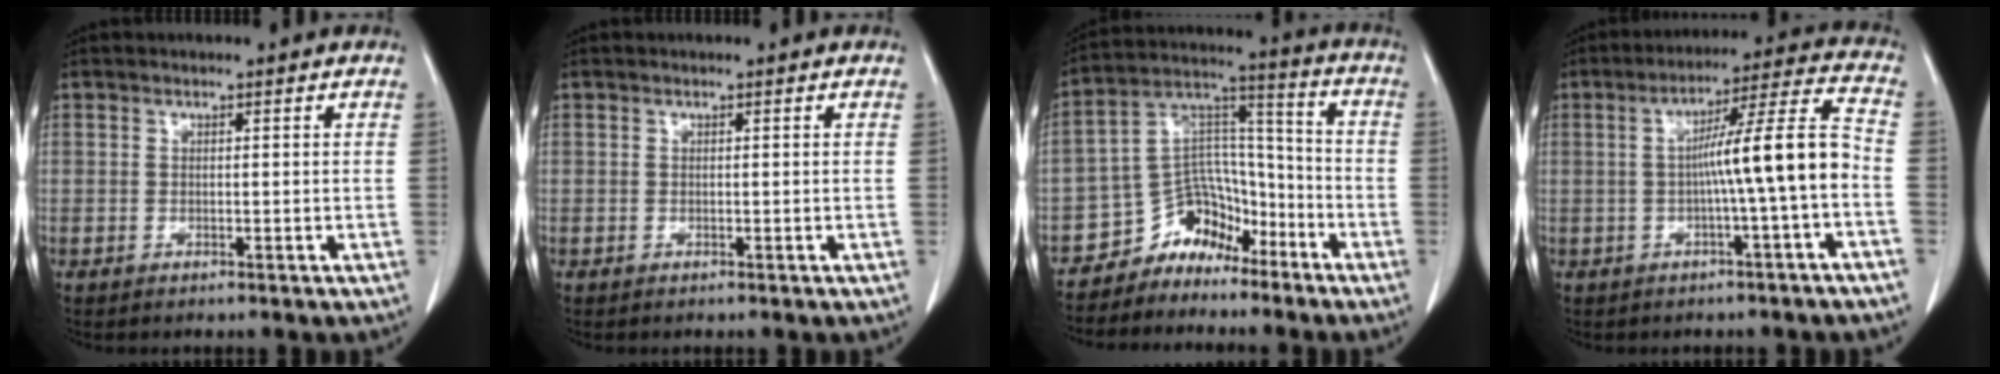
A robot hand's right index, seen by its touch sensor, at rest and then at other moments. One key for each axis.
{"total": 0.0}
{"total": 9.4, "fx": -7.2, "fy": 5.7, "fz": 2.1, "tx": -0.033, "ty": 0.065, "tz": -0.127}
{"total": 10.2, "fx": -1.9, "fy": -0.9, "fz": 10.0, "tx": -0.158, "ty": 0.024, "tz": -0.030}